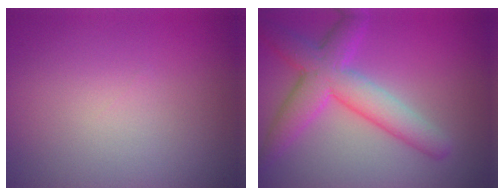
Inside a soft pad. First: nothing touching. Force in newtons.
{"total": 5.7, "press": 5.7, "slide": 0.1}